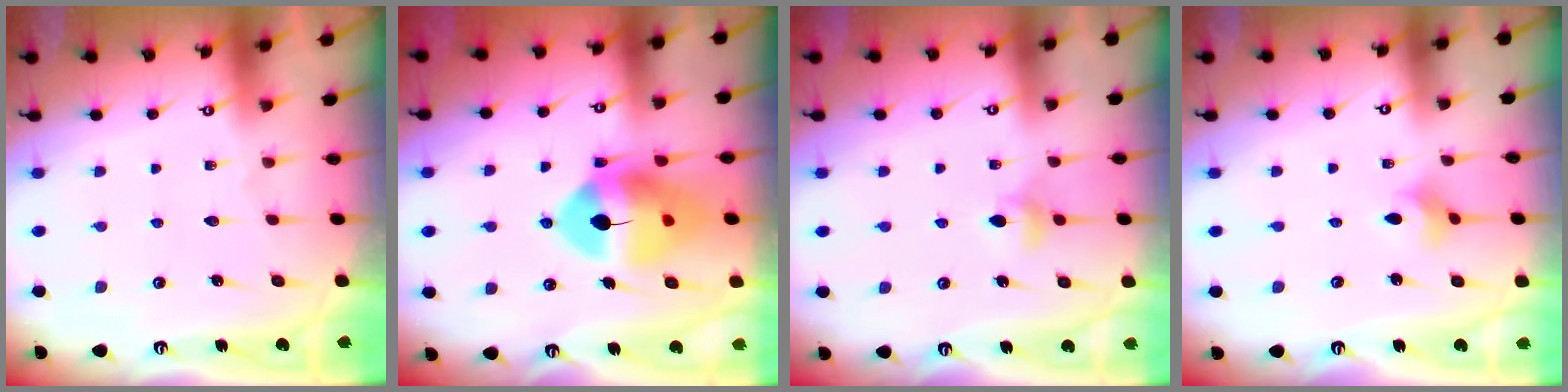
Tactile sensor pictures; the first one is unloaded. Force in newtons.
{"total": 14.7, "press": 14.5, "slide": 2.1}
{"total": 3.8, "press": 3.7, "slide": 0.9}
{"total": 3.5, "press": 3.4, "slide": 0.7}